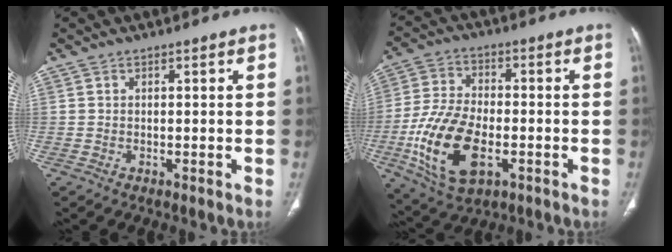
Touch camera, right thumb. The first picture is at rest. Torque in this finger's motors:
{"motor_torque": [0.65, 0.15, 1.74, -0.65, 0.45]}